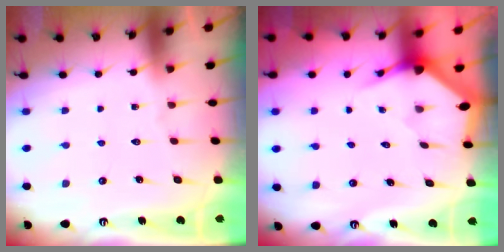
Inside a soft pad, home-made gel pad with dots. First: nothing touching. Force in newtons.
{"total": 2.9, "press": 2.9, "slide": 0.2}